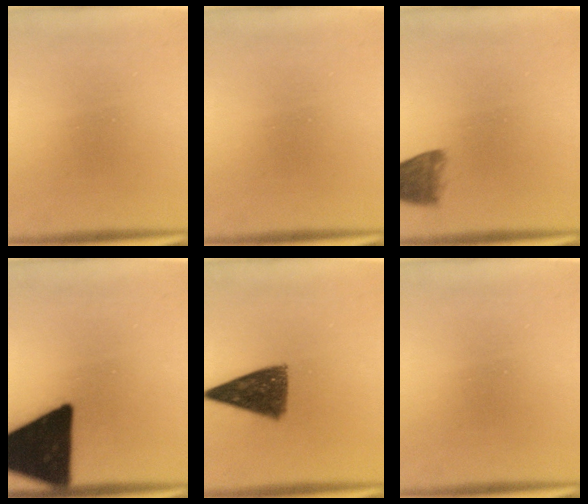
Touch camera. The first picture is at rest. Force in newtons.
{"total": 0.0}
{"total": 4.6}
{"total": 18.7}
{"total": 9.8}
{"total": 0.0}